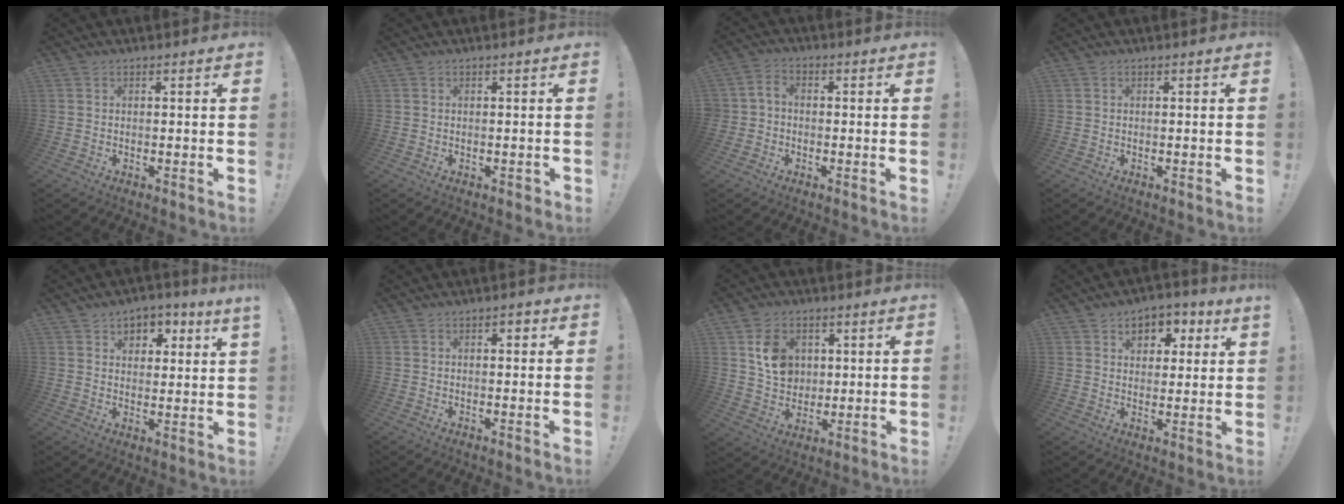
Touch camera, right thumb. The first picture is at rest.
{"total": 1.0, "force": [-0.3, 0.7, 0.6], "torque": [-0.016, 0.006, -0.004]}
{"total": 3.6, "force": [-1.4, 2.9, 1.6], "torque": [-0.038, 0.013, -0.026]}
{"total": 0.0}
{"total": 5.8, "force": [3.9, 2.8, 3.1], "torque": [-0.042, -0.019, 0.068]}
{"total": 1.4, "force": [0.1, 1.0, 0.9], "torque": [-0.017, 0.005, -0.001]}
{"total": 10.4, "force": [3.3, 8.7, 4.8], "torque": [-0.062, -0.005, 0.068]}
{"total": 7.5, "force": [4.3, 4.6, 4.0], "torque": [-0.054, -0.019, 0.076]}